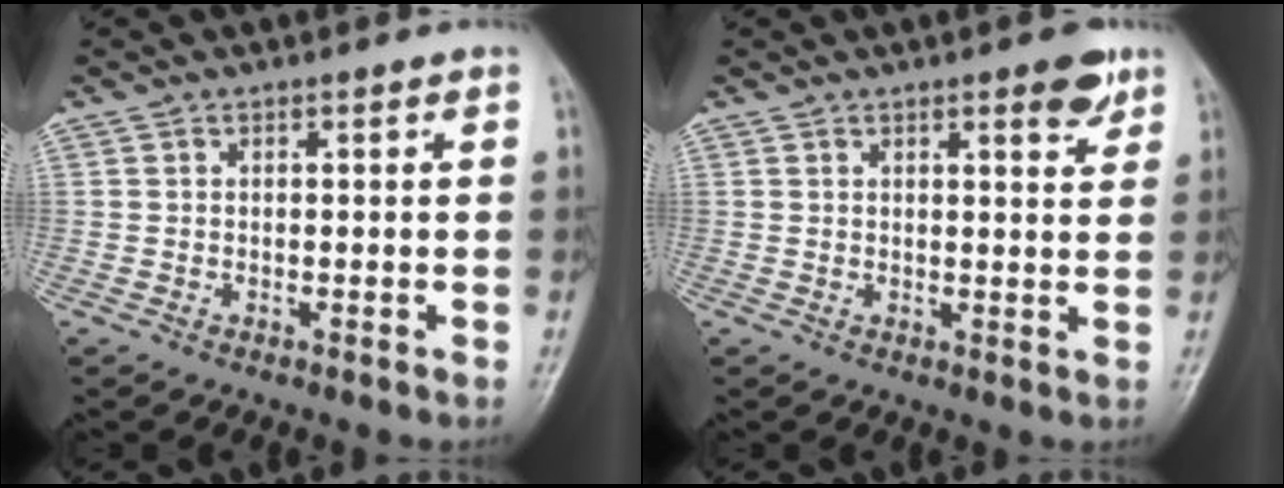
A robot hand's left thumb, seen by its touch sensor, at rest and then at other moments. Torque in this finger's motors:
{"motor_torque": [0.00, -0.06, -0.20, 0.02, 0.05]}